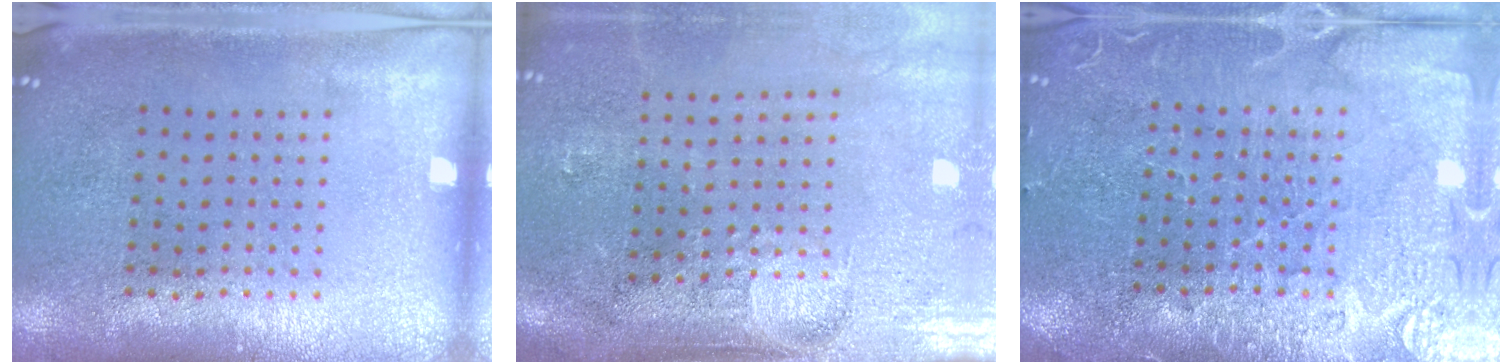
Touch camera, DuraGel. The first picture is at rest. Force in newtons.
{"total": 4.5, "press": 3.8, "slide": 2.4}
{"total": 3.6, "press": 3.4, "slide": 1.2}